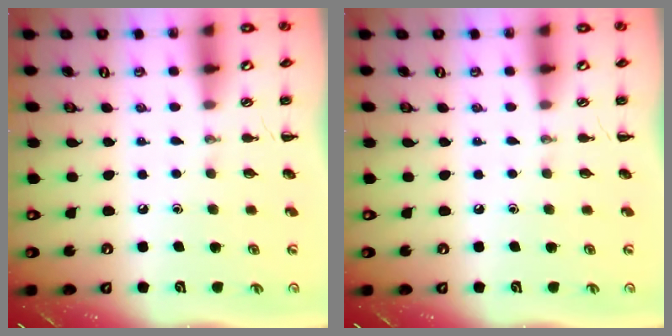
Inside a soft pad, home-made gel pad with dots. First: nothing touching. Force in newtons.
{"total": 0.0}